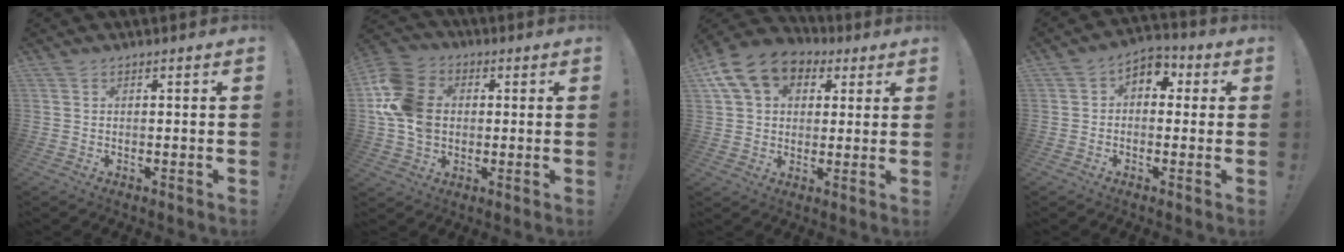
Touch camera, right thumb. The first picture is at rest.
{"total": 15.5, "force": [1.0, 12.4, 9.3], "torque": [-0.180, 0.008, 0.025]}
{"total": 14.3, "force": [6.0, 10.7, 7.4], "torque": [-0.111, -0.019, 0.117]}
{"total": 5.3, "force": [-0.3, 4.5, 2.8], "torque": [-0.031, 0.010, -0.003]}